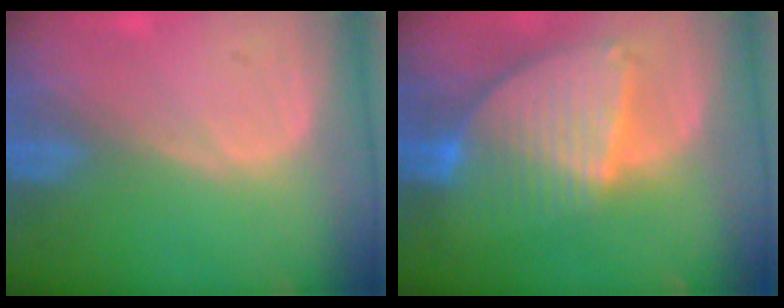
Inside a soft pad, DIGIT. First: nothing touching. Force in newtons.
{"total": 8.5, "press": 7.5, "slide": 4.1}